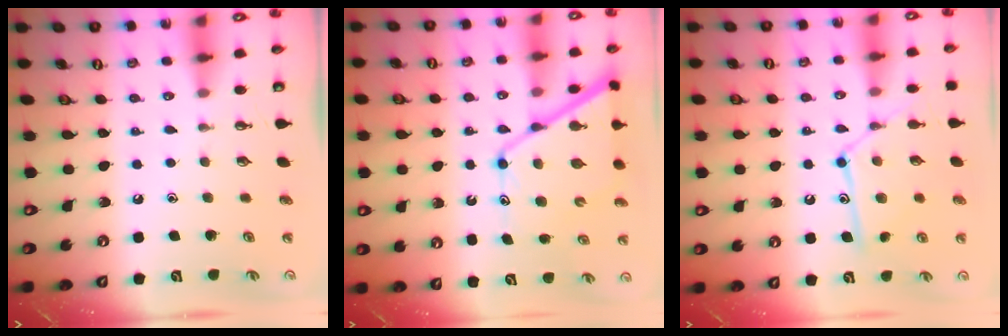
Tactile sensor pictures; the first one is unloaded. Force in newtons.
{"total": 14.0, "press": 13.9, "slide": 1.3}
{"total": 12.8, "press": 12.8, "slide": 0.6}